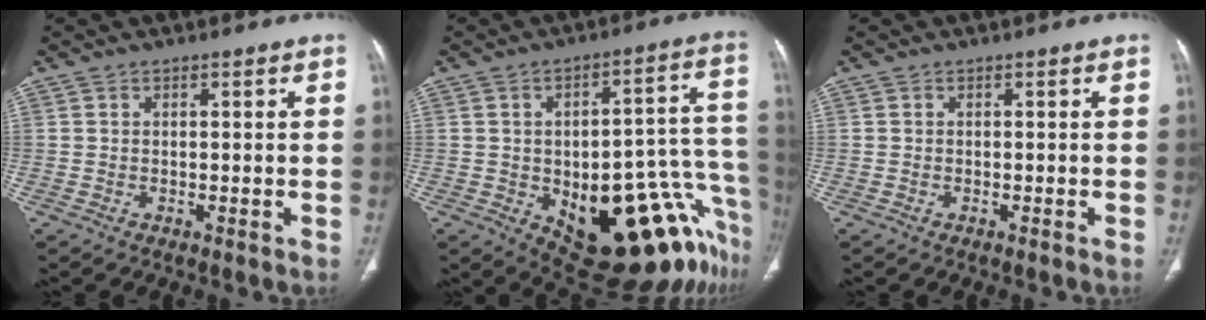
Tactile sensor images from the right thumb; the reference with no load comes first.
{"total": 24.3, "force": [-10.4, 9.8, 19.6], "torque": [-0.165, 0.078, -0.126]}
{"total": 0.0}